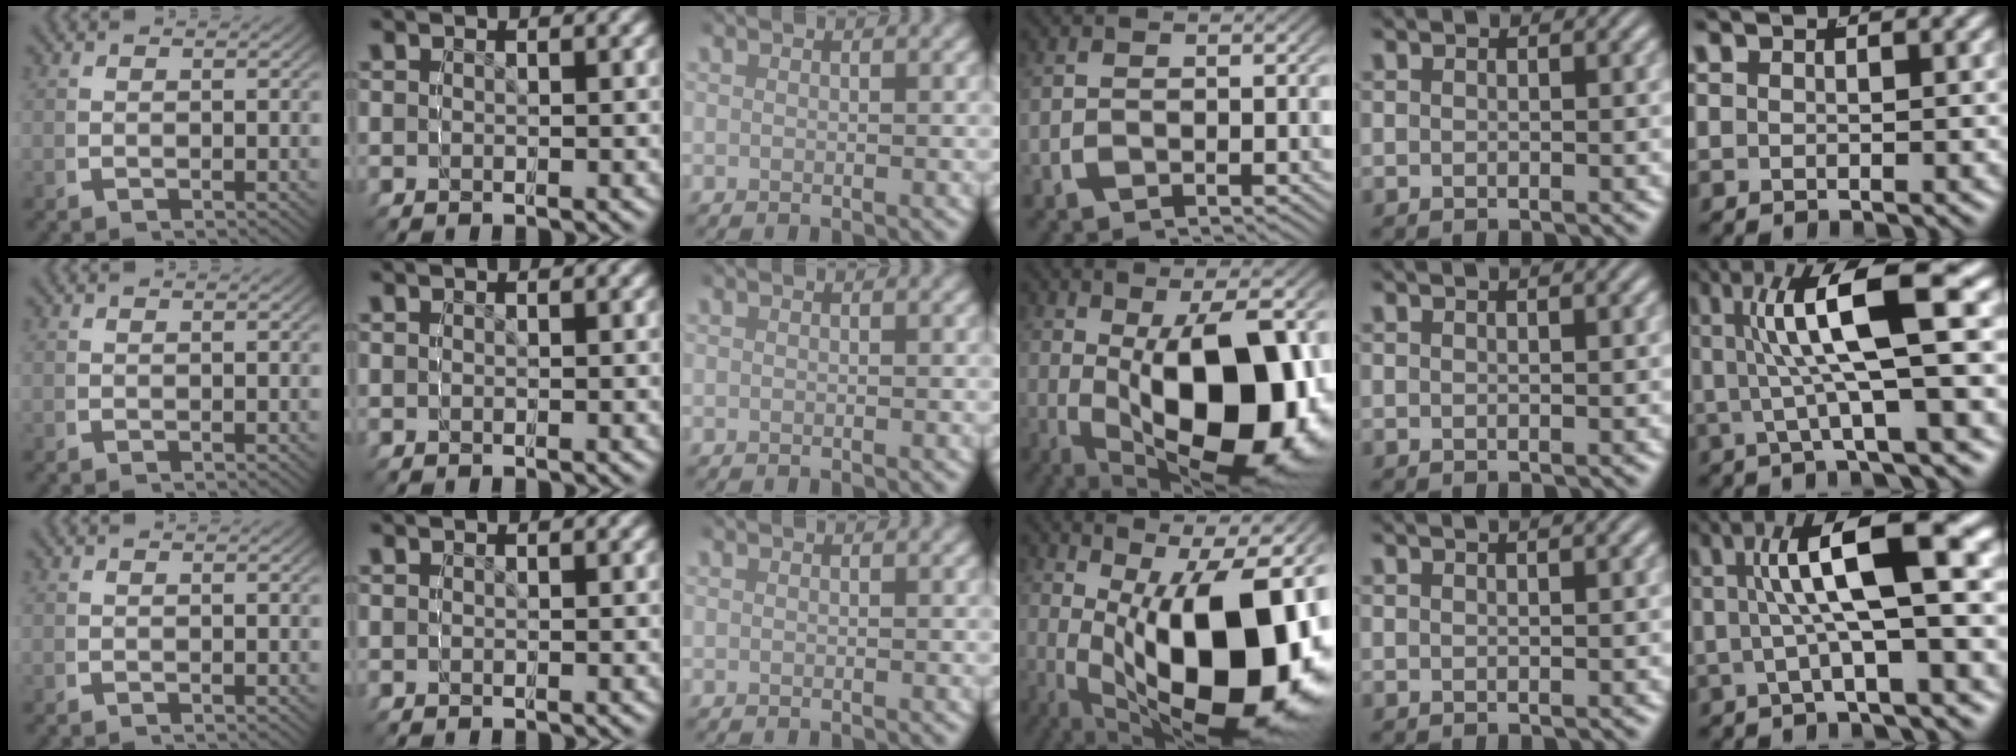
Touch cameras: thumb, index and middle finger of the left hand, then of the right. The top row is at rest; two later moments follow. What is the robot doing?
{"motion": "grasp_and_lifting", "object": "bottle"}